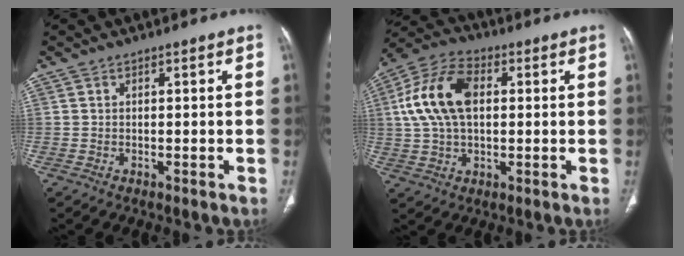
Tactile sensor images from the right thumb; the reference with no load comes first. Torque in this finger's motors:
{"motor_torque": [-0.14, 0.56, 0.84, -0.29, 0.39]}